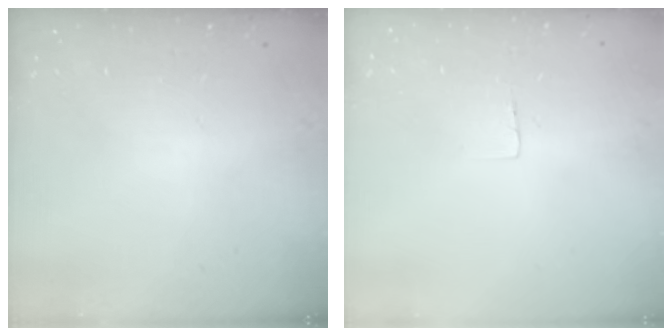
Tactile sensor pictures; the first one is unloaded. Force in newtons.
{"total": 2.3, "press": 2.3, "slide": 0.1}